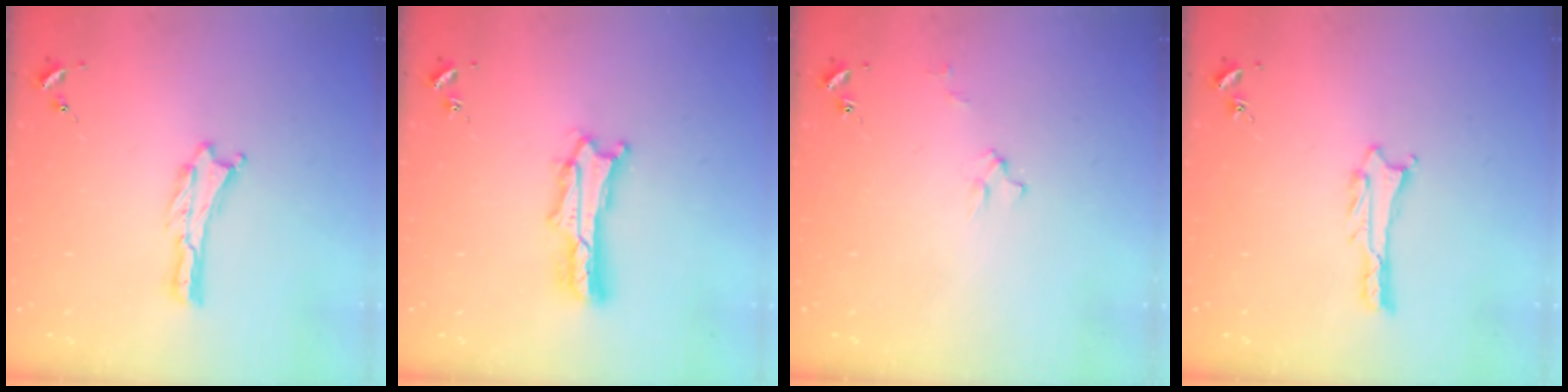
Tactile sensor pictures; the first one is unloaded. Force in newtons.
{"total": 2.7, "press": 2.7, "slide": 0.4}
{"total": 3.0, "press": 3.0, "slide": 0.2}
{"total": 1.1, "press": 1.1, "slide": 0.1}